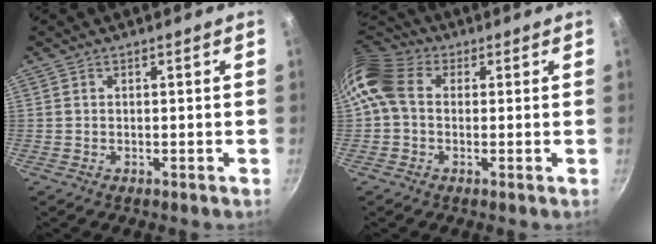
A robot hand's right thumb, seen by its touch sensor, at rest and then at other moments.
{"total": 8.6, "force": [0.6, 6.7, 5.4], "torque": [-0.098, 0.020, -0.010]}